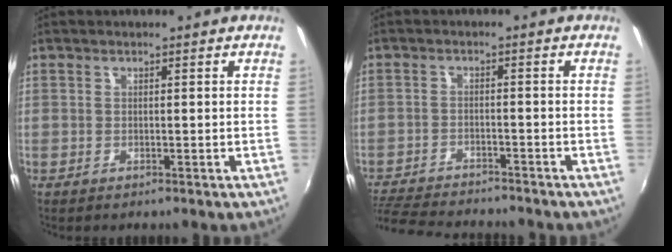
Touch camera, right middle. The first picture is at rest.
{"total": 11.7, "force": [-10.7, 2.1, 4.3], "torque": [-0.112, -0.015, -0.176]}